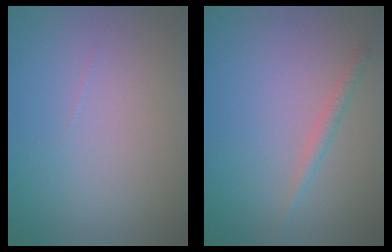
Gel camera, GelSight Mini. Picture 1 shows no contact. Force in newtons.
{"total": 1.2, "press": 1.1, "slide": 0.0}